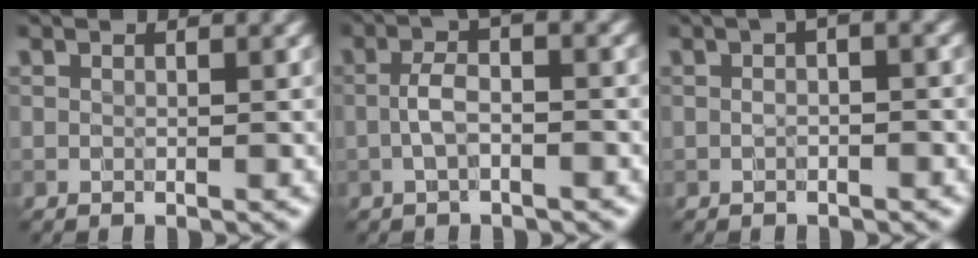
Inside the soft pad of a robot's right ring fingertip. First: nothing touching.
{"total": 2.7, "force": [-0.4, 0.8, 2.6], "torque": [-0.053, 0.009, -0.013]}
{"total": 1.7, "force": [0.0, 0.5, 1.7], "torque": [-0.028, 0.007, -0.006]}